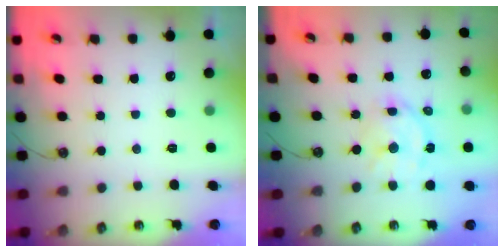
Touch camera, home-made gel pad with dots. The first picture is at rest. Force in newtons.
{"total": 11.4, "press": 11.4, "slide": 0.7}